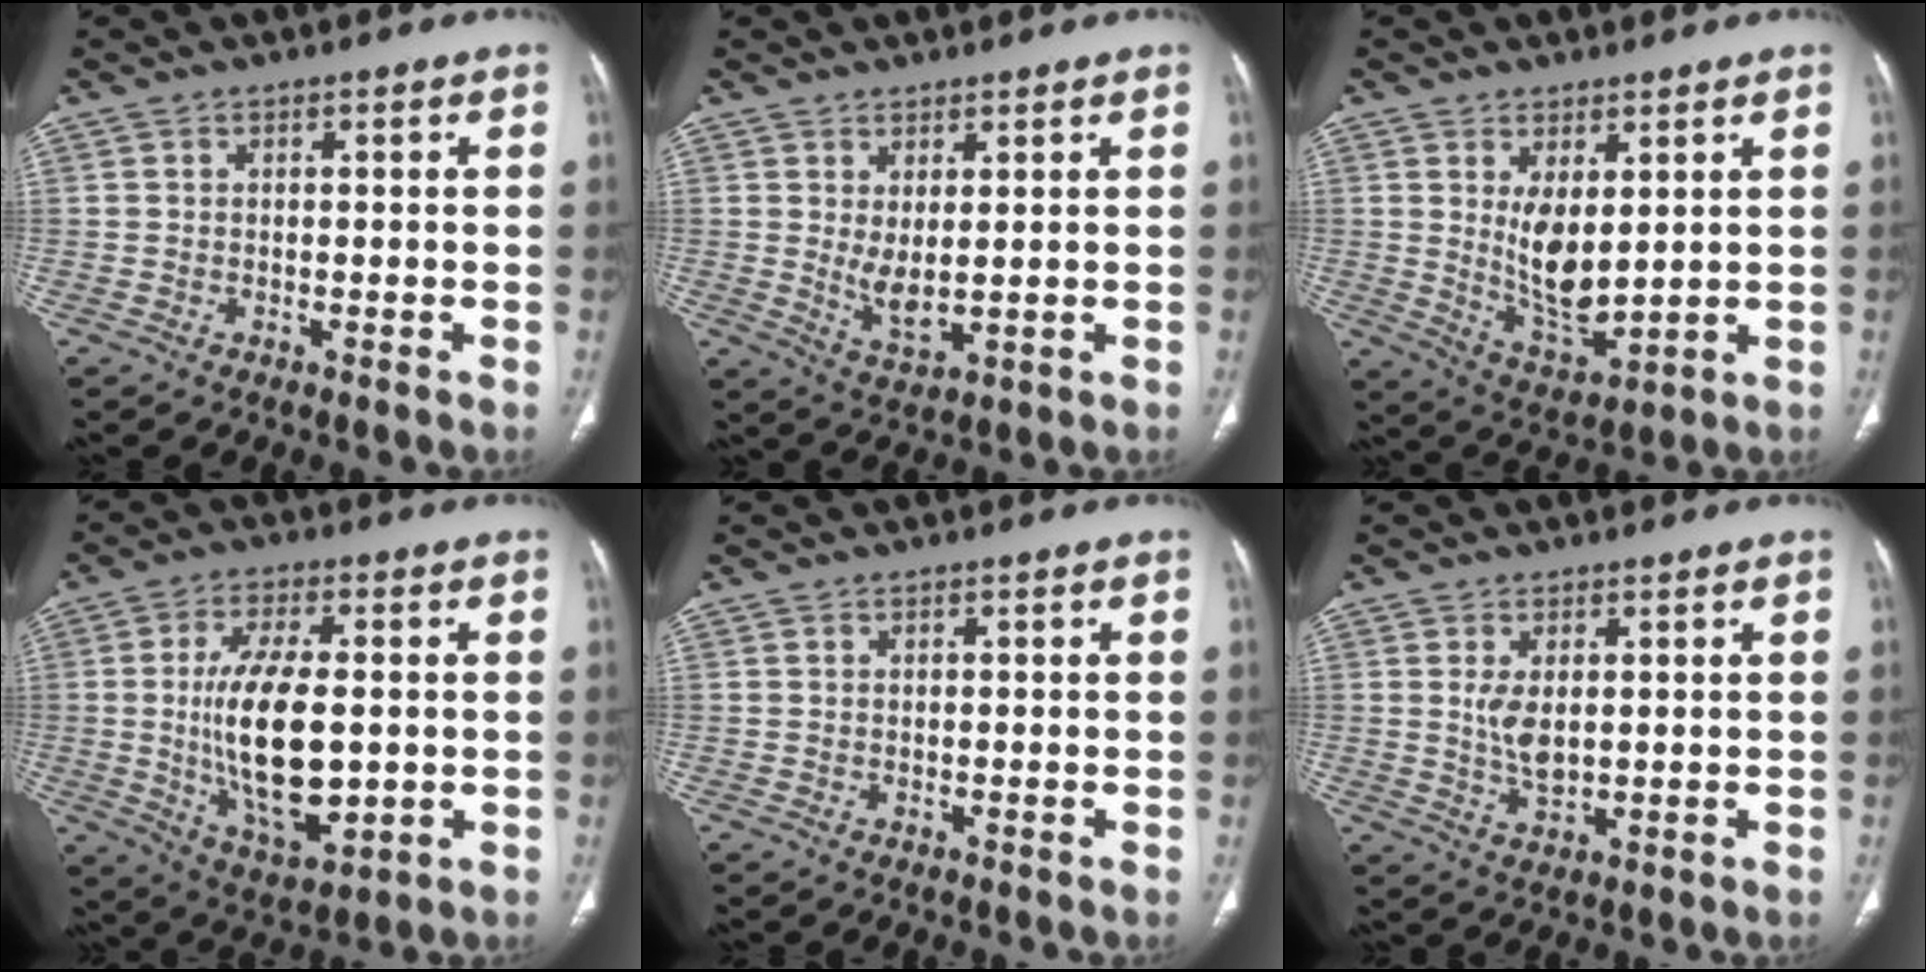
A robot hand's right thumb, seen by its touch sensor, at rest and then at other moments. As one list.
[{"total": 4.8, "force": [0.9, 1.8, 4.3], "torque": [-0.079, -0.022, 0.028]}, {"total": 8.9, "force": [2.0, 4.2, 7.6], "torque": [-0.118, -0.032, 0.055]}, {"total": 16.6, "force": [-0.5, 7.5, 14.8], "torque": [-0.257, -0.015, 0.001]}, {"total": 0.0}, {"total": 4.8, "force": [0.9, 2.4, 4.0], "torque": [-0.075, -0.013, 0.025]}]